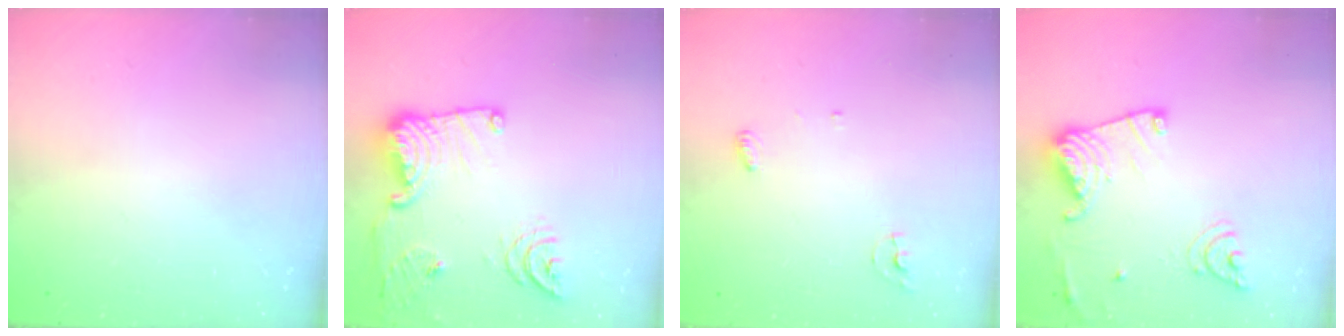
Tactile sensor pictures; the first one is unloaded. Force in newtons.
{"total": 20.1, "press": 19.4, "slide": 5.4}
{"total": 3.8, "press": 3.8, "slide": 0.3}
{"total": 15.7, "press": 15.6, "slide": 1.6}